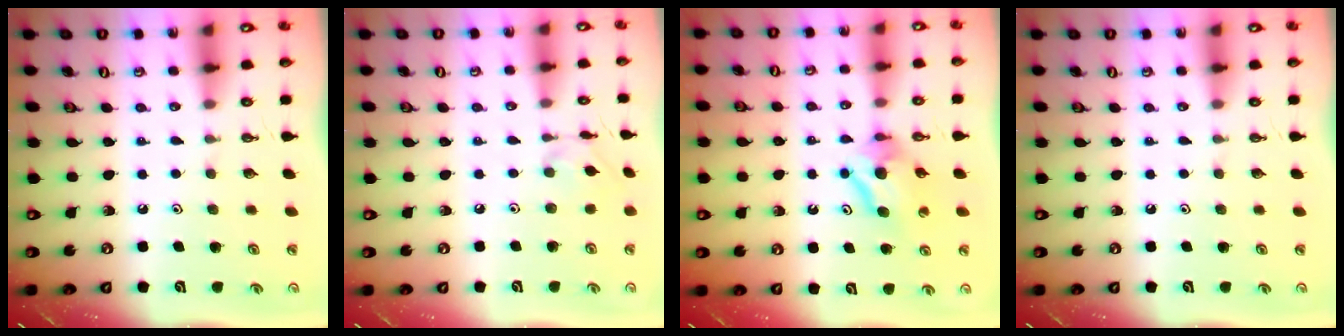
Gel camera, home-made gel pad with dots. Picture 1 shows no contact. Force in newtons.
{"total": 2.6, "press": 2.6, "slide": 0.3}
{"total": 8.6, "press": 8.6, "slide": 0.4}
{"total": 0.0}